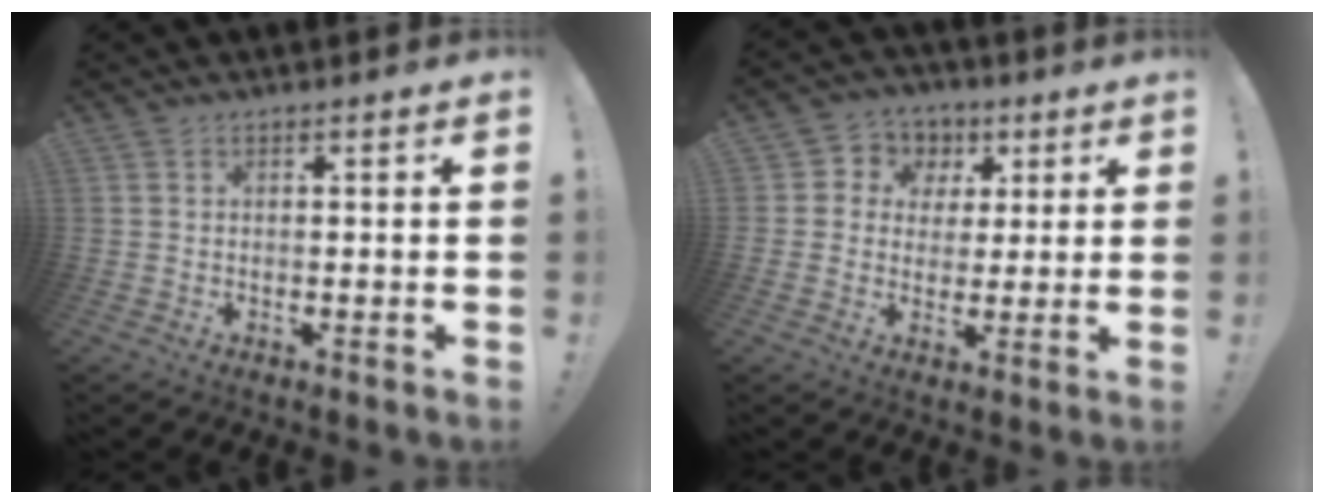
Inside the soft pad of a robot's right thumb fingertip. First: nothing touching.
{"total": 7.4, "force": [1.0, 7.1, 2.0], "torque": [-0.029, -0.005, 0.024]}